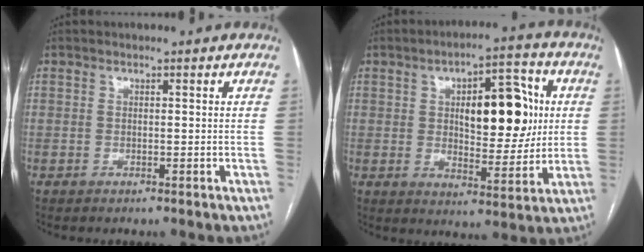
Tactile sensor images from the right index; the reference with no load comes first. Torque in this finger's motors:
{"motor_torque": [1.47, 0.27, 0.33, 0.12]}